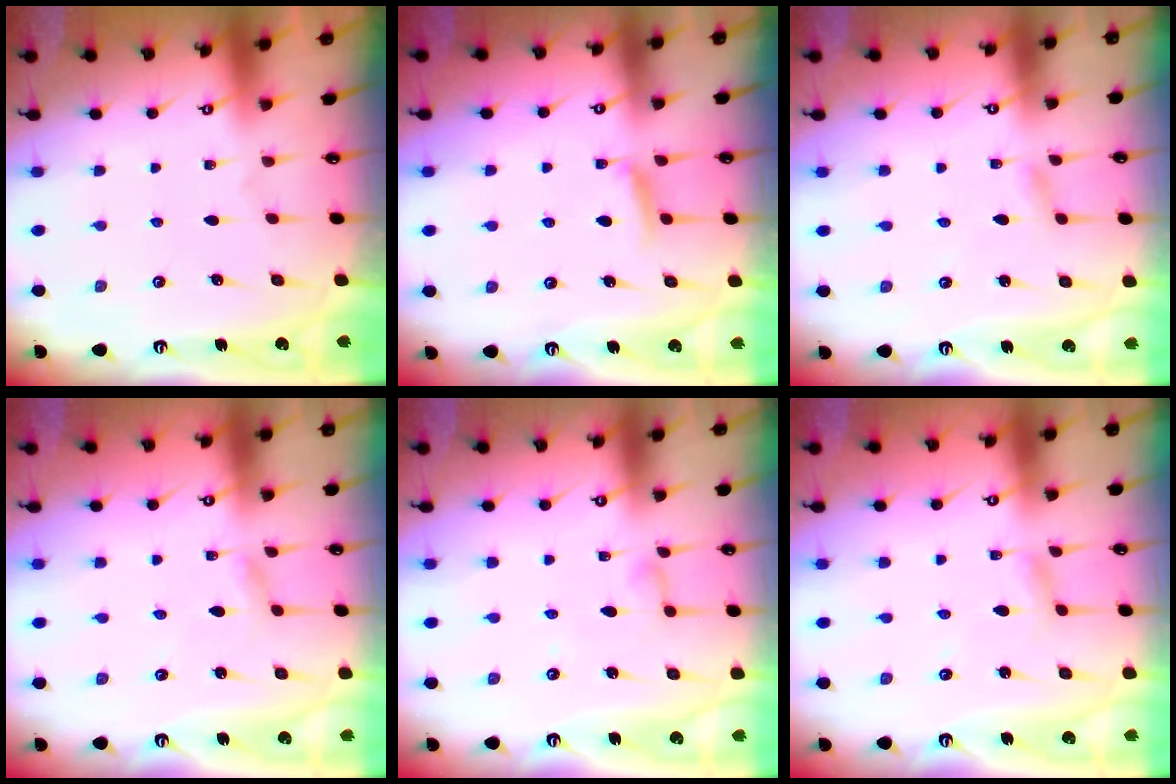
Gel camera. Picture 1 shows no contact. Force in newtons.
{"total": 5.8, "press": 5.7, "slide": 0.9}
{"total": 1.6, "press": 1.6, "slide": 0.1}
{"total": 1.9, "press": 1.9, "slide": 0.2}
{"total": 3.4, "press": 3.3, "slide": 0.3}
{"total": 3.0, "press": 3.0, "slide": 0.1}